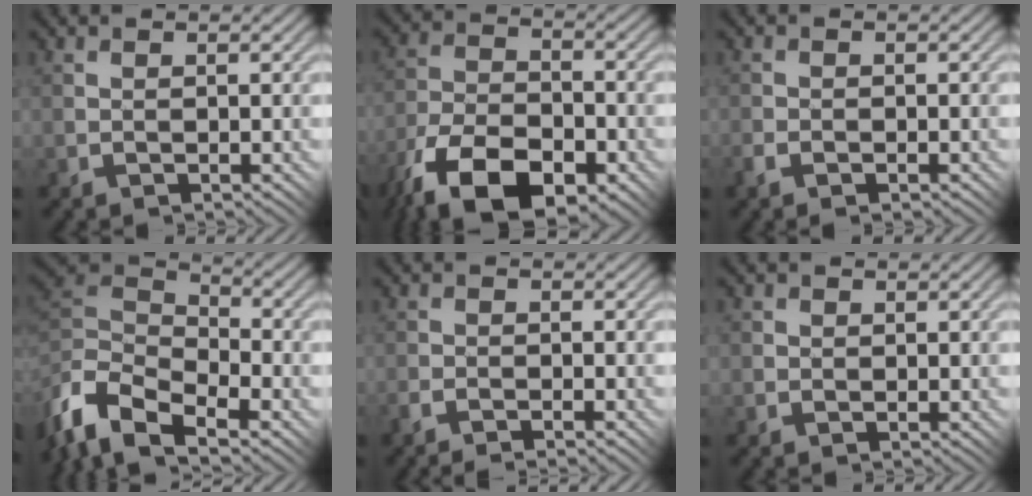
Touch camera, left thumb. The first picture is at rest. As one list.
[{"total": 13.5, "force": [-8.9, 6.3, 7.9], "torque": [-0.176, -0.017, -0.171]}, {"total": 2.0, "force": [-1.4, 1.1, 1.0], "torque": [-0.025, -0.004, -0.034]}, {"total": 11.5, "force": [-7.0, 5.9, 7.0], "torque": [-0.190, -0.011, -0.116]}, {"total": 2.9, "force": [-2.4, 0.8, 1.4], "torque": [-0.028, 0.001, -0.050]}, {"total": 1.6, "force": [0.2, 1.5, -0.2], "torque": [0.008, 0.004, -0.010]}]